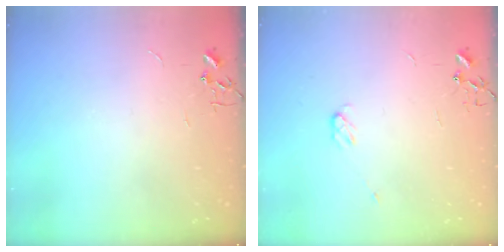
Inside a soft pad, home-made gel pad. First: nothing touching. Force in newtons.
{"total": 3.4, "press": 3.3, "slide": 0.5}